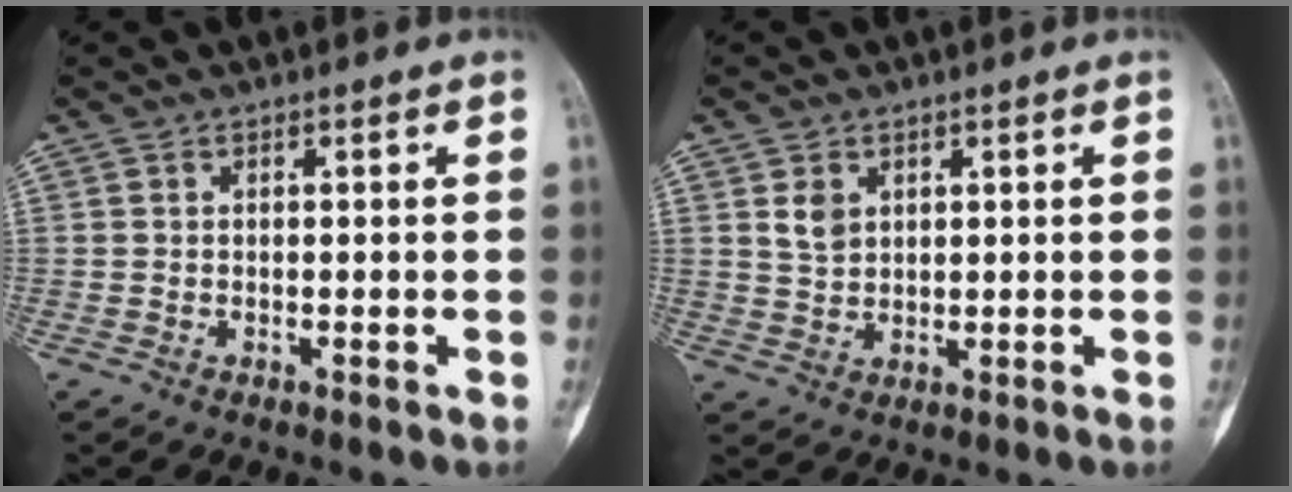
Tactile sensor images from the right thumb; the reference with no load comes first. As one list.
[{"total": 3.5, "force": [1.4, 2.7, 1.8], "torque": [-0.018, -0.010, 0.030]}]